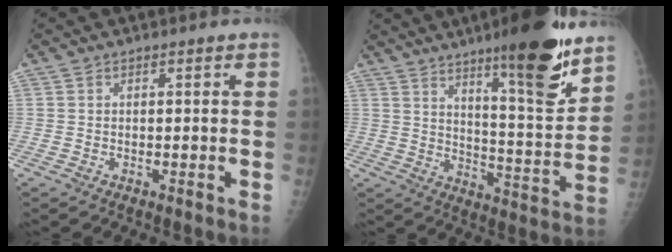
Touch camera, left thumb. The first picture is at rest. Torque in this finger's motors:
{"motor_torque": [4.35, 0.66, 1.42, -1.21, 0.36]}